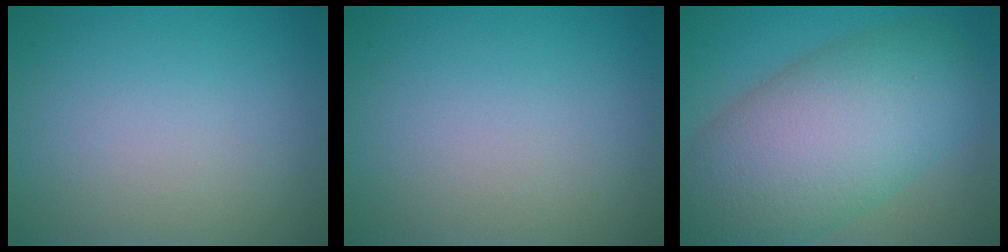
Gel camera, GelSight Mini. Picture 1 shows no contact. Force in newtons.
{"total": 0.0}
{"total": 11.8, "press": 11.8, "slide": 0.7}